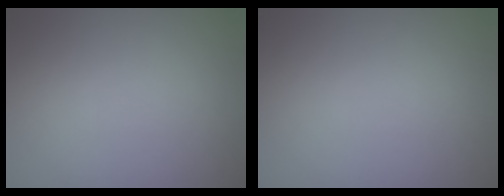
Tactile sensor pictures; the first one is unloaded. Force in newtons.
{"total": 0.0}